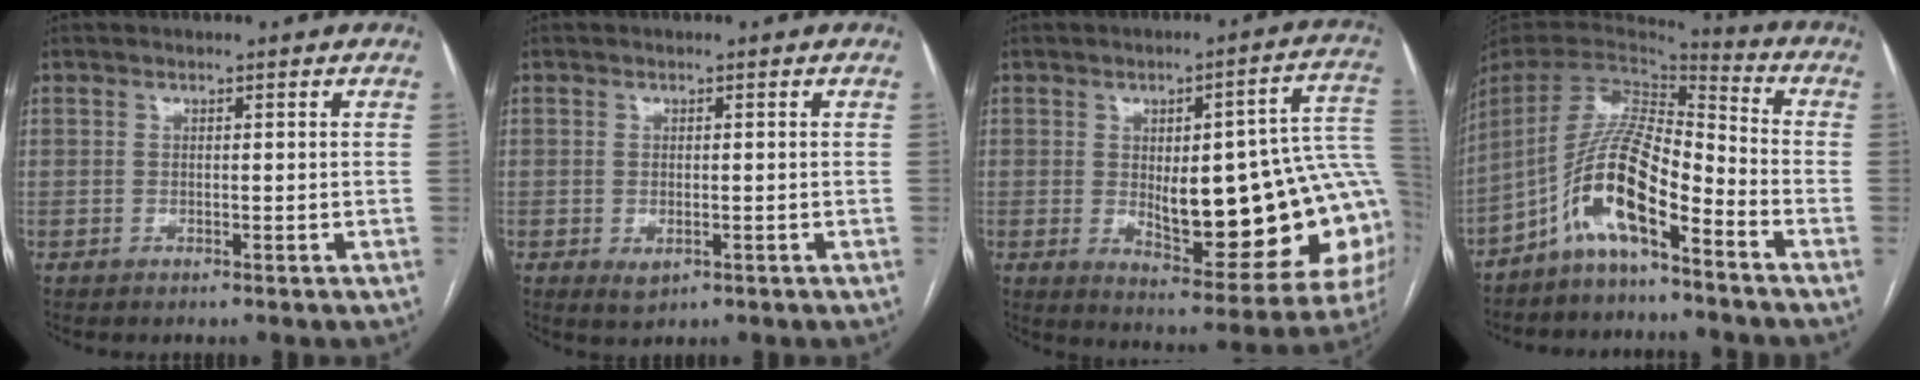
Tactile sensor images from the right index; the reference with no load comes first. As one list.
[{"total": 1.9, "force": [-0.6, 1.1, 1.4], "torque": [-0.018, -0.003, -0.001]}, {"total": 23.2, "force": [-0.7, 6.7, 22.2], "torque": [-0.215, 0.022, 0.013]}, {"total": 12.0, "force": [-6.9, 2.3, 9.5], "torque": [-0.186, 0.015, -0.130]}]